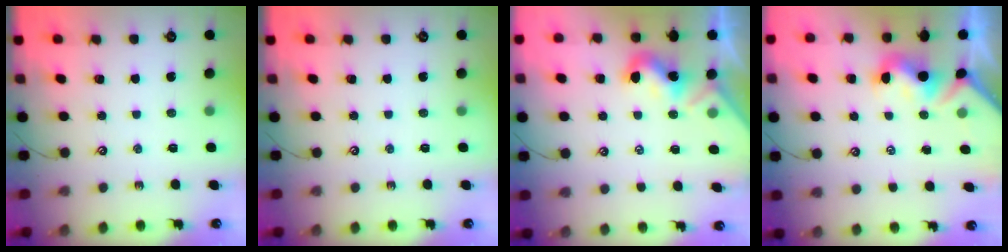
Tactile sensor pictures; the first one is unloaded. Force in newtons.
{"total": 0.0}
{"total": 2.0, "press": 2.0, "slide": 0.5}
{"total": 2.2, "press": 2.1, "slide": 0.7}